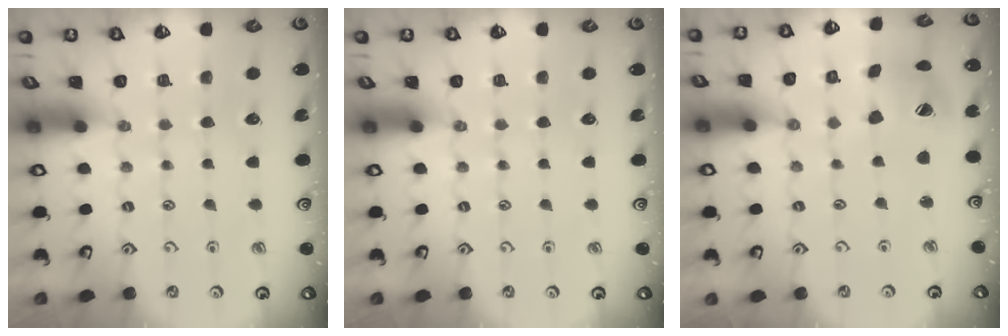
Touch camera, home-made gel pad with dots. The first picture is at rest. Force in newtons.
{"total": 0.0}
{"total": 10.8, "press": 10.8, "slide": 1.2}